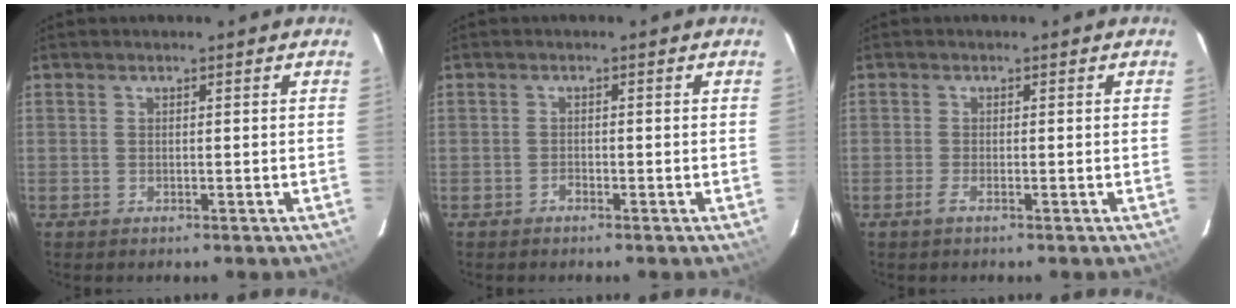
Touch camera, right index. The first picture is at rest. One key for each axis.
{"total": 0.7, "fx": -0.6, "fy": 0.3, "fz": 0.1, "tx": -0.001, "ty": 0.003, "tz": -0.013}
{"total": 1.7, "fx": -1.1, "fy": 0.1, "fz": 1.4, "tx": -0.029, "ty": -0.004, "tz": -0.022}